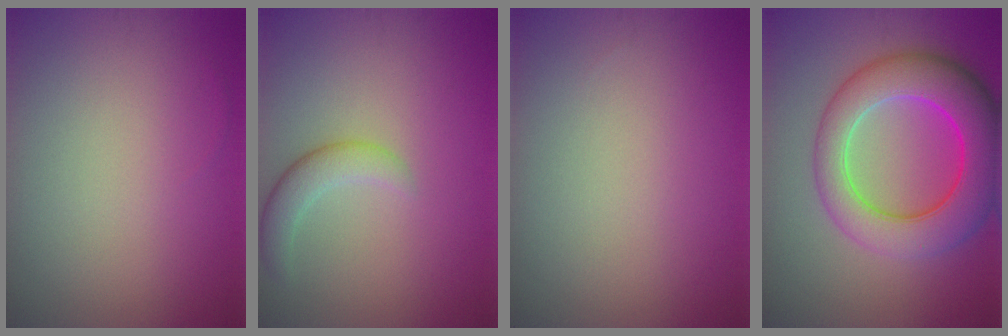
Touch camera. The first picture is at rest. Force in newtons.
{"total": 2.6, "press": 2.6, "slide": 0.2}
{"total": 0.0}
{"total": 9.4, "press": 9.4, "slide": 0.4}